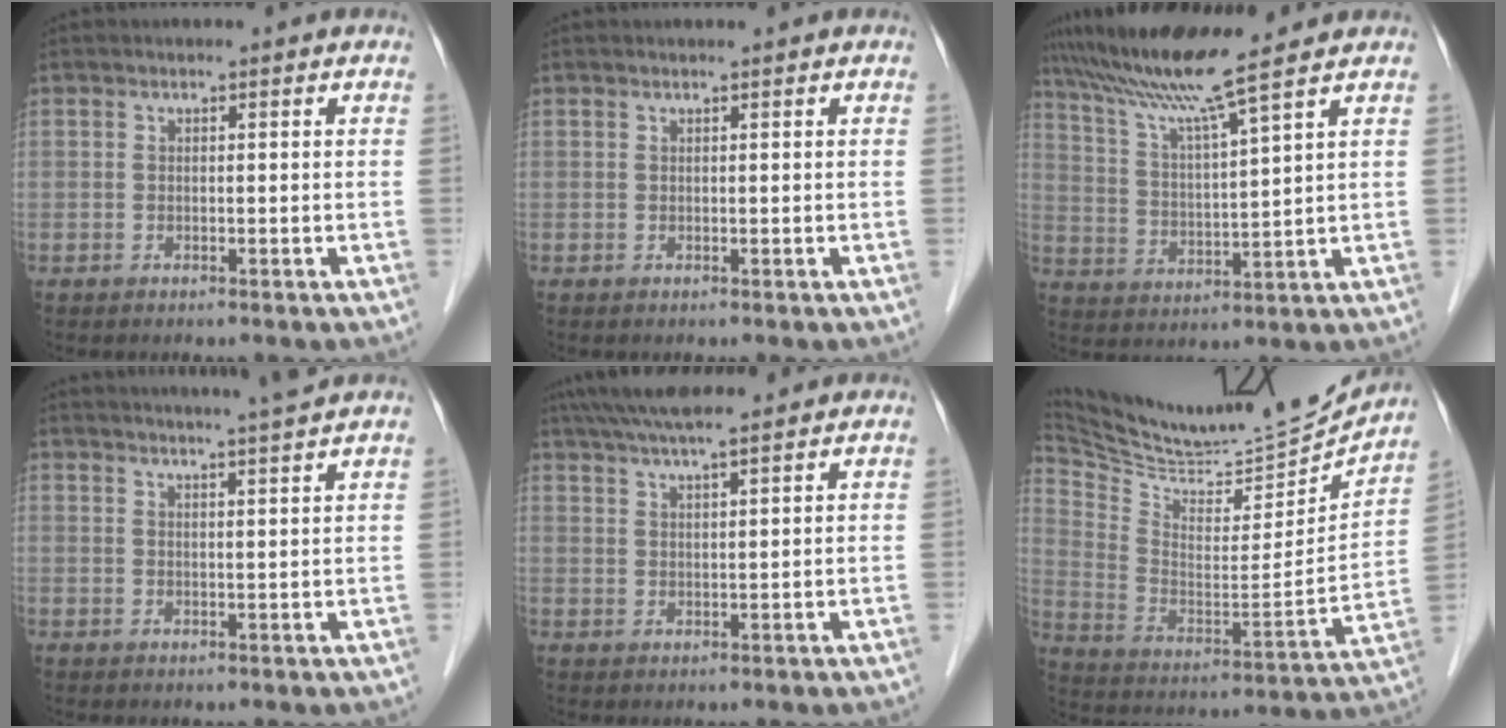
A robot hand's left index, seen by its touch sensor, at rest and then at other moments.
{"total": 0.0}
{"total": 9.4, "force": [8.0, -2.1, 4.5], "torque": [-0.085, 0.002, 0.153]}
{"total": 6.4, "force": [5.8, -1.3, 2.4], "torque": [-0.033, 0.004, 0.075]}
{"total": 8.5, "force": [7.3, 0.7, 4.4], "torque": [-0.067, 0.037, 0.118]}
{"total": 25.9, "force": [24.3, 3.4, 8.4], "torque": [-0.147, -0.054, 0.370]}